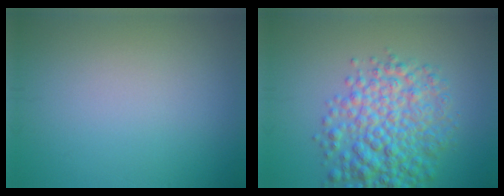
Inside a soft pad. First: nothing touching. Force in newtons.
{"total": 7.1, "press": 7.1, "slide": 0.2}